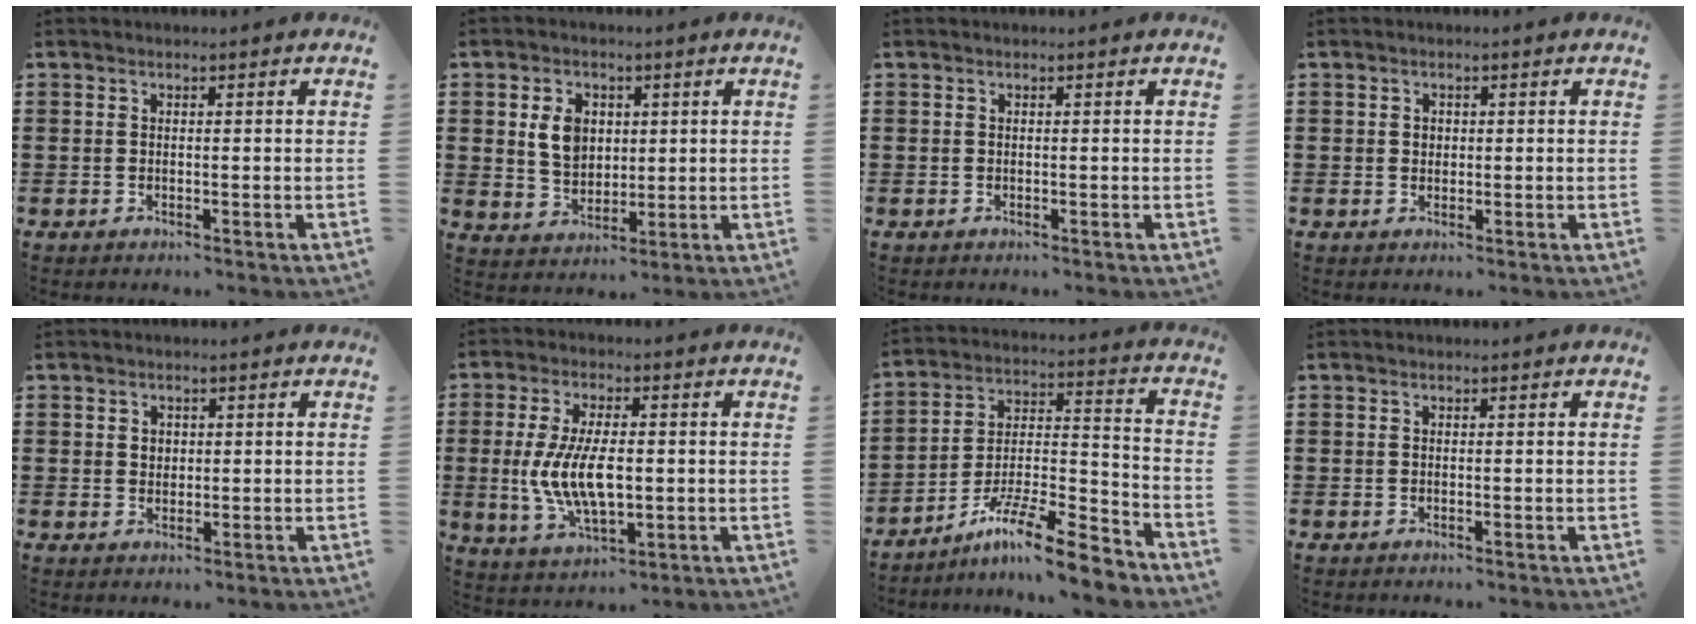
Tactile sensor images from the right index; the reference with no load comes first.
{"total": 5.7, "force": [1.3, 4.3, 3.5], "torque": [-0.075, 0.010, 0.021]}
{"total": 0.0}
{"total": 1.1, "force": [0.3, 0.9, 0.5], "torque": [-0.011, 0.006, 0.005]}
{"total": 1.4, "force": [0.4, 1.2, 0.6], "torque": [-0.014, 0.007, 0.008]}
{"total": 9.2, "force": [-0.4, 4.3, 8.1], "torque": [-0.180, -0.001, -0.013]}
{"total": 11.7, "force": [-9.7, 1.1, 6.4], "torque": [-0.097, 0.027, -0.186]}
{"total": 0.0}